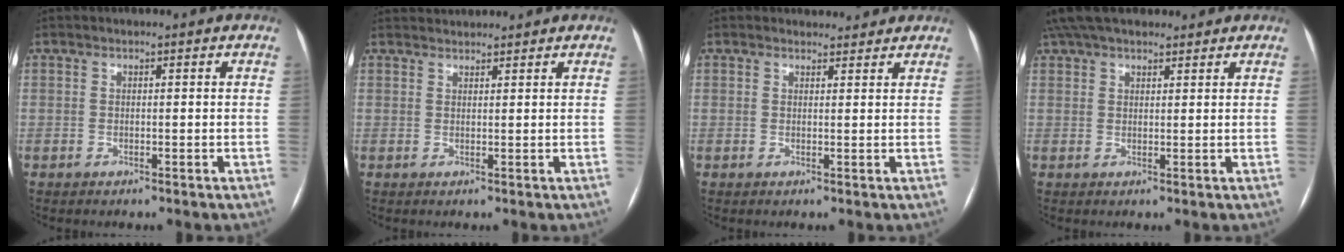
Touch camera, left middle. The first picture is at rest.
{"total": 3.1, "force": [3.1, 0.2, 0.2], "torque": [-0.007, 0.029, 0.056]}
{"total": 2.8, "force": [2.6, 1.0, 0.0], "torque": [-0.002, 0.008, 0.031]}
{"total": 11.1, "force": [9.2, 3.8, 4.8], "torque": [-0.077, 0.055, 0.151]}